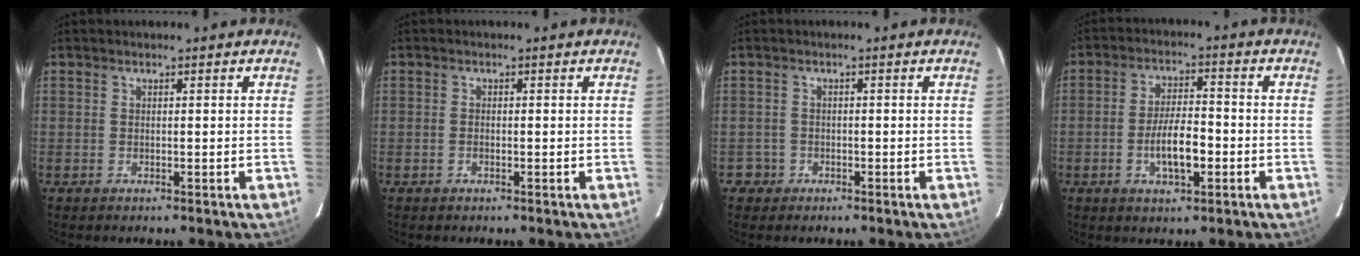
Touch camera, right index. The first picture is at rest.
{"total": 0.8, "force": [-0.4, 0.4, 0.5], "torque": [-0.012, 0.001, -0.008]}
{"total": 2.3, "force": [-1.0, 2.1, -0.1], "torque": [0.002, 0.017, -0.014]}
{"total": 7.6, "force": [-2.5, 2.7, 6.6], "torque": [-0.128, -0.001, -0.039]}